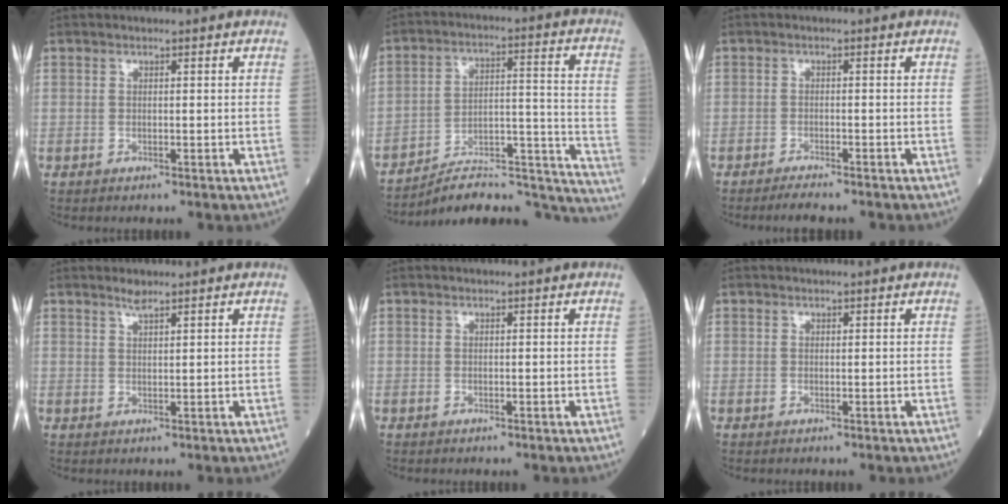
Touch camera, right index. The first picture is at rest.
{"total": 22.6, "force": [-21.3, 2.9, 6.8], "torque": [-0.029, 0.050, -0.301]}
{"total": 3.3, "force": [-3.0, 0.3, 1.5], "torque": [-0.026, -0.006, -0.045]}
{"total": 1.6, "force": [1.4, 0.1, 0.8], "torque": [-0.017, 0.000, 0.028]}
{"total": 0.0}
{"total": 0.0}